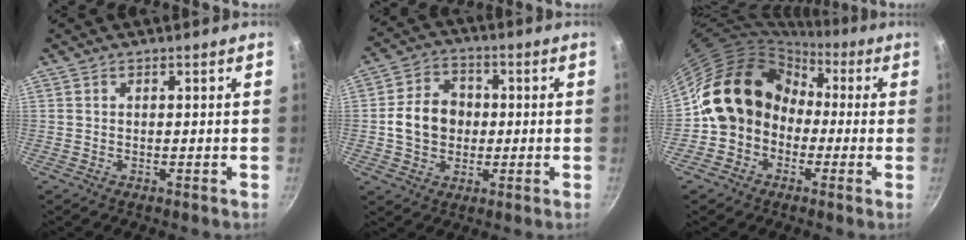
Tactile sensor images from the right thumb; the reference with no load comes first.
{"total": 10.1, "force": [-0.1, 8.3, 5.7], "torque": [-0.074, 0.016, -0.010]}
{"total": 15.7, "force": [-1.0, 13.5, 8.0], "torque": [-0.099, 0.060, -0.031]}